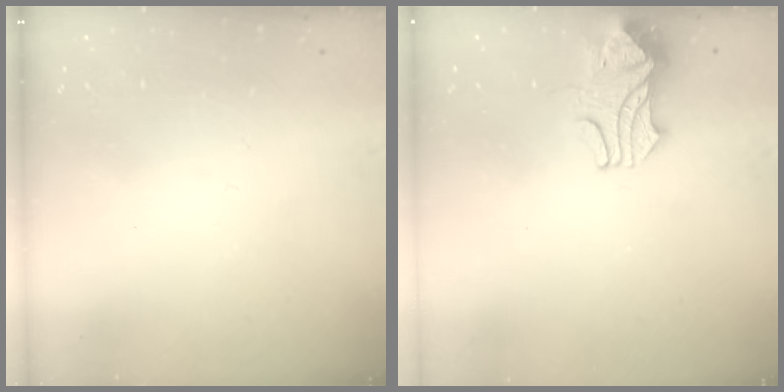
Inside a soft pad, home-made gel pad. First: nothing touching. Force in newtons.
{"total": 2.1, "press": 1.9, "slide": 0.8}